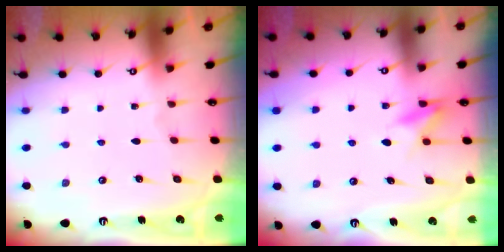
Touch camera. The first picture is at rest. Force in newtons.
{"total": 8.5, "press": 8.4, "slide": 1.3}